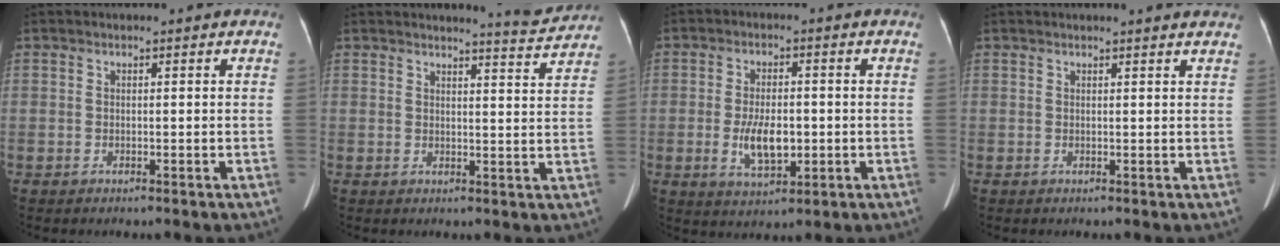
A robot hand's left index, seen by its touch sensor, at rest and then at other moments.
{"total": 4.7, "force": [4.6, -0.8, 0.1], "torque": [-0.014, -0.024, 0.053]}
{"total": 6.6, "force": [-1.2, 3.0, 5.8], "torque": [-0.114, -0.003, -0.012]}
{"total": 5.2, "force": [4.9, -0.1, 1.6], "torque": [-0.019, 0.011, 0.043]}